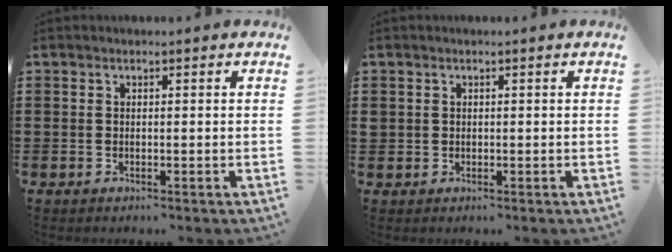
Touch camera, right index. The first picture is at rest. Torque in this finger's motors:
{"motor_torque": [0.34, 0.60, 0.03, 0.01]}